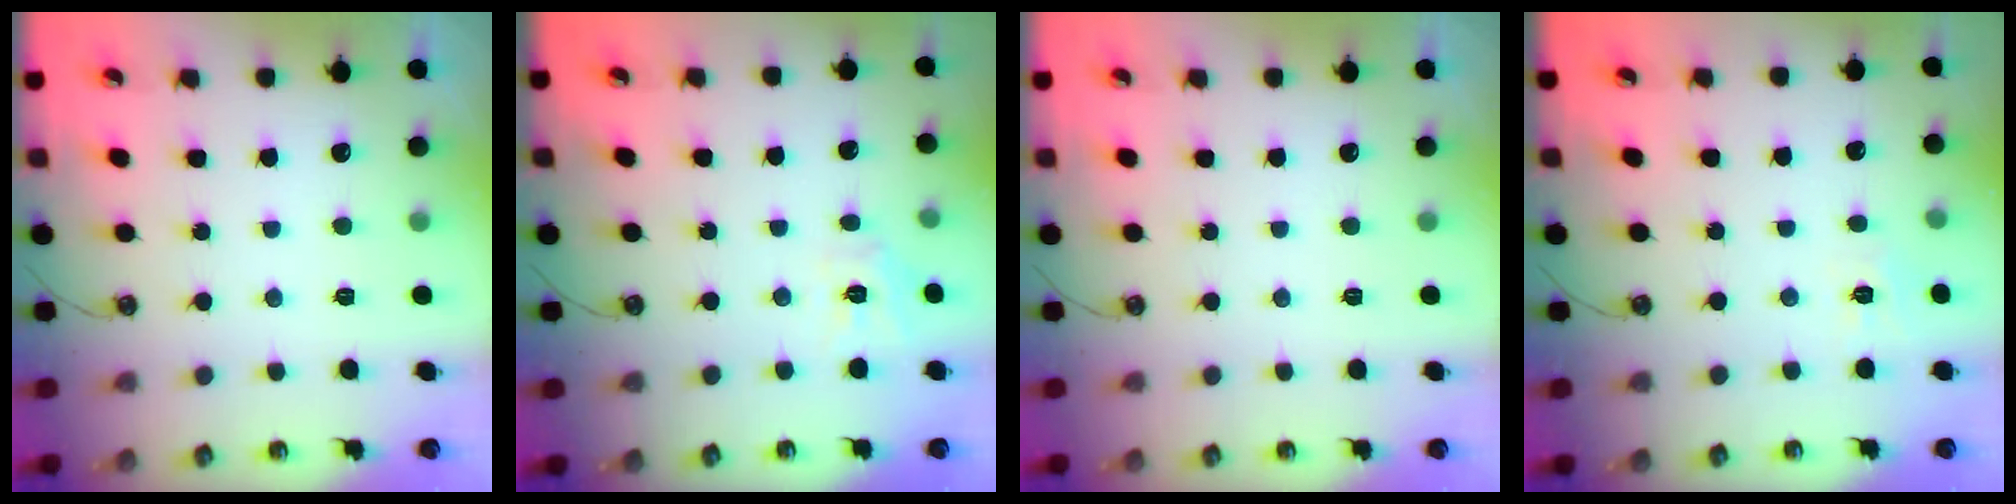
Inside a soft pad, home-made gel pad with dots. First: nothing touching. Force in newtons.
{"total": 6.8, "press": 6.8, "slide": 0.5}
{"total": 0.0}
{"total": 2.9, "press": 2.9, "slide": 0.3}